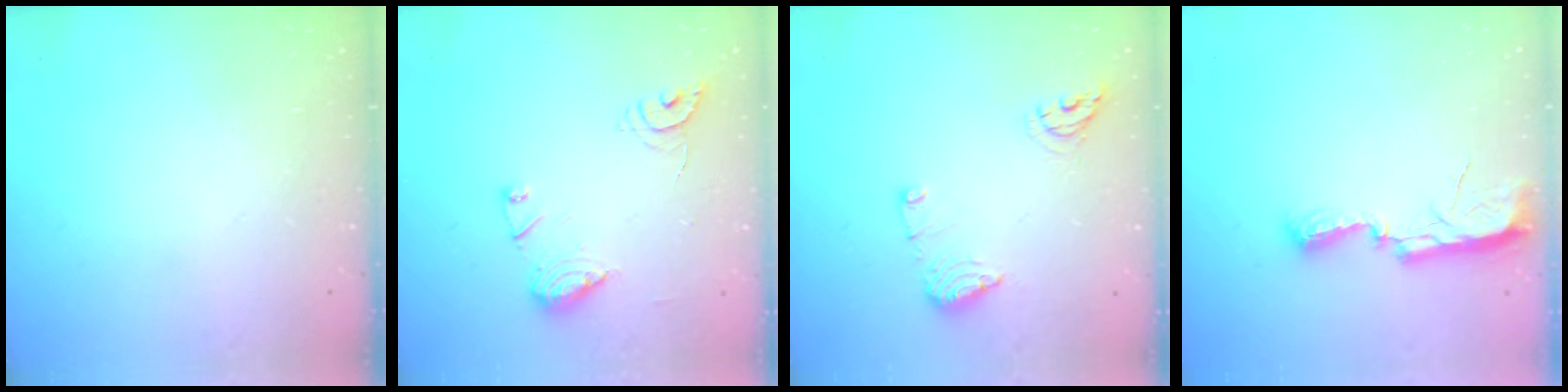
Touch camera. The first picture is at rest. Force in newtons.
{"total": 10.8, "press": 10.8, "slide": 0.5}
{"total": 9.0, "press": 8.9, "slide": 0.9}
{"total": 10.5, "press": 9.1, "slide": 5.2}